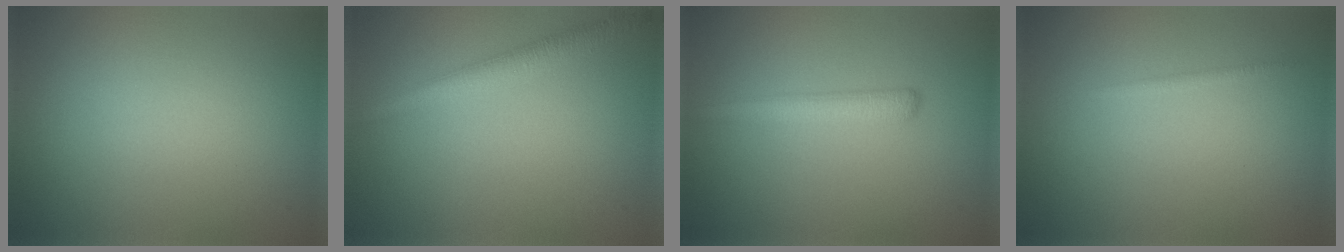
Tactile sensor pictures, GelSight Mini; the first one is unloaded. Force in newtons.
{"total": 2.9, "press": 2.9, "slide": 0.1}
{"total": 2.5, "press": 2.5, "slide": 0.1}
{"total": 0.6, "press": 0.6, "slide": 0.0}